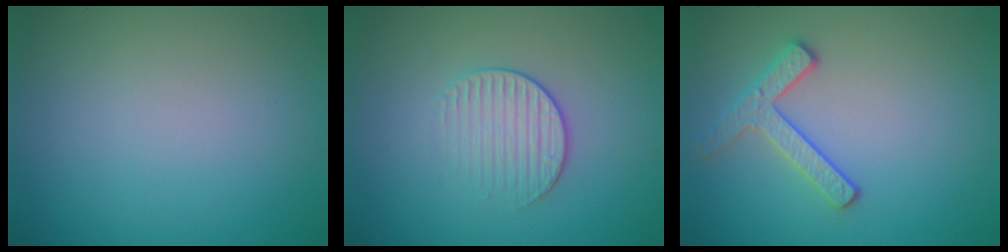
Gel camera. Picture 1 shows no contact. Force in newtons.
{"total": 2.0, "press": 1.4, "slide": 1.4}
{"total": 2.5, "press": 2.3, "slide": 0.9}